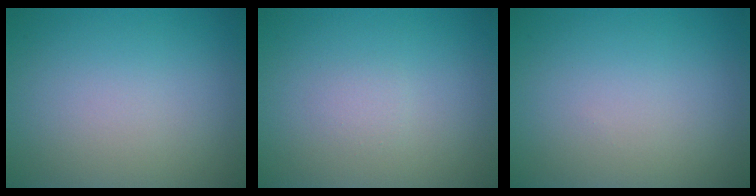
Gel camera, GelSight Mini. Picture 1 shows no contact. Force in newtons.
{"total": 0.7, "press": 0.7, "slide": 0.0}
{"total": 0.0}